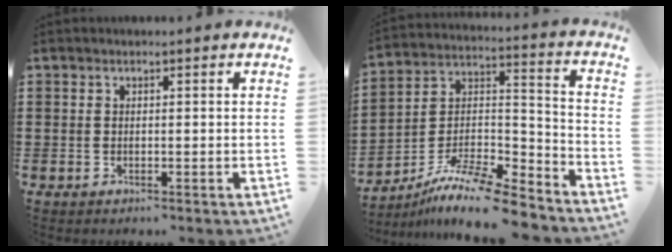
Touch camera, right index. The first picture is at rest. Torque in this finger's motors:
{"motor_torque": [1.33, -0.80, 0.69, 0.08]}